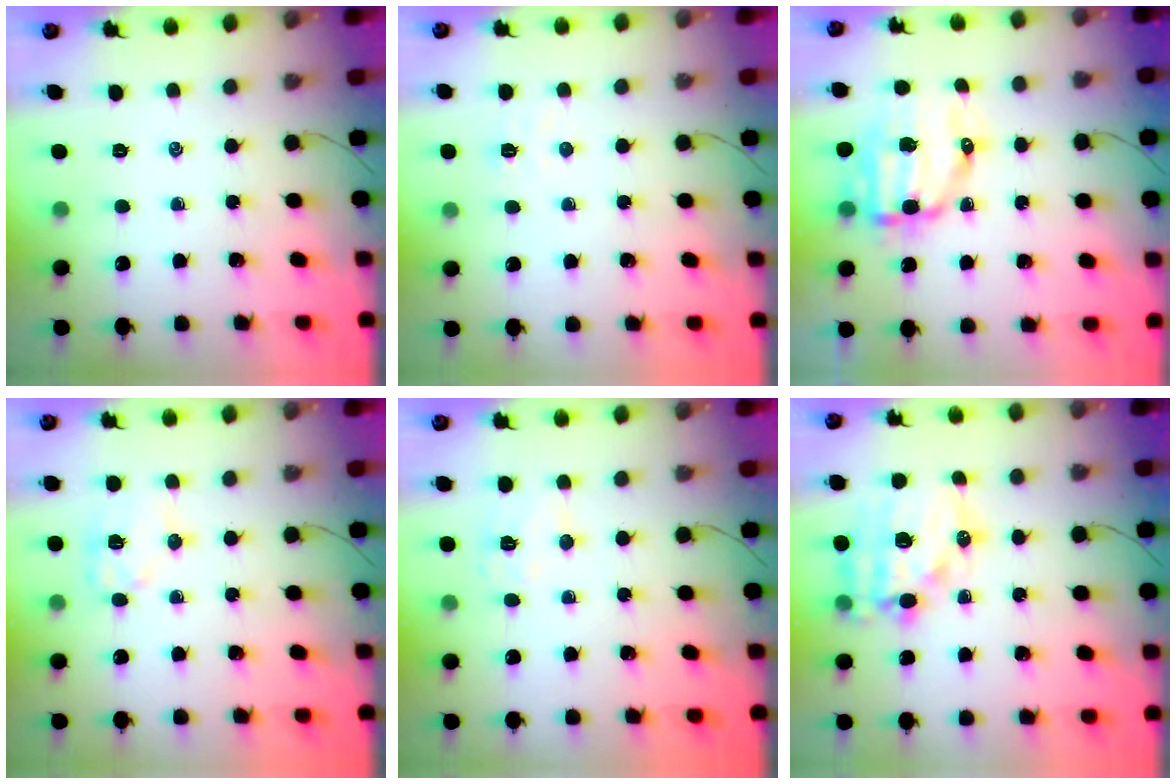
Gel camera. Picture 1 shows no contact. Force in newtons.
{"total": 3.0, "press": 2.8, "slide": 0.8}
{"total": 10.9, "press": 10.7, "slide": 2.2}
{"total": 8.9, "press": 8.9, "slide": 0.6}
{"total": 6.1, "press": 6.0, "slide": 1.0}
{"total": 16.0, "press": 15.6, "slide": 3.6}